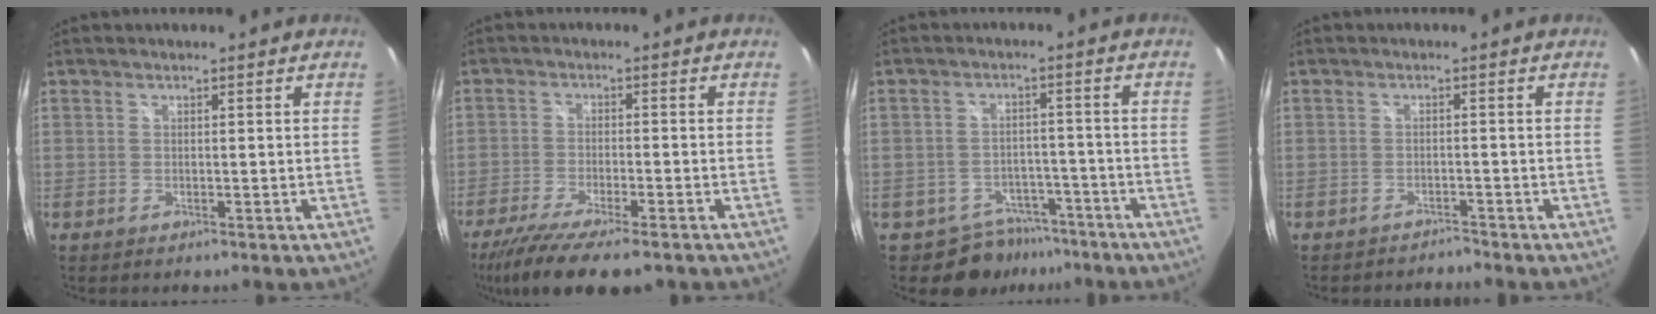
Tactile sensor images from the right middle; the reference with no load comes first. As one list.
[{"total": 13.4, "force": [-10.5, 2.5, 8.0], "torque": [-0.169, -0.051, -0.175]}, {"total": 7.7, "force": [-5.8, 5.0, 1.0], "torque": [-0.023, 0.018, -0.069]}, {"total": 2.8, "force": [-2.7, 0.5, 0.2], "torque": [-0.012, -0.009, -0.045]}]